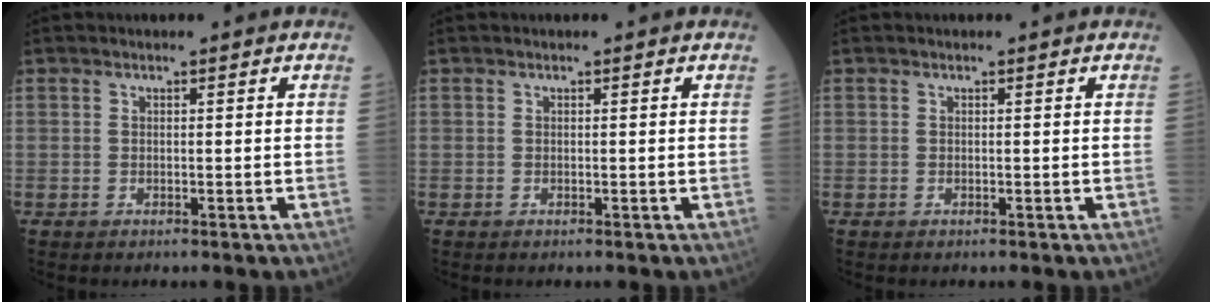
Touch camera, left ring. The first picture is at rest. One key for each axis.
{"total": 0.0}
{"total": 0.0}